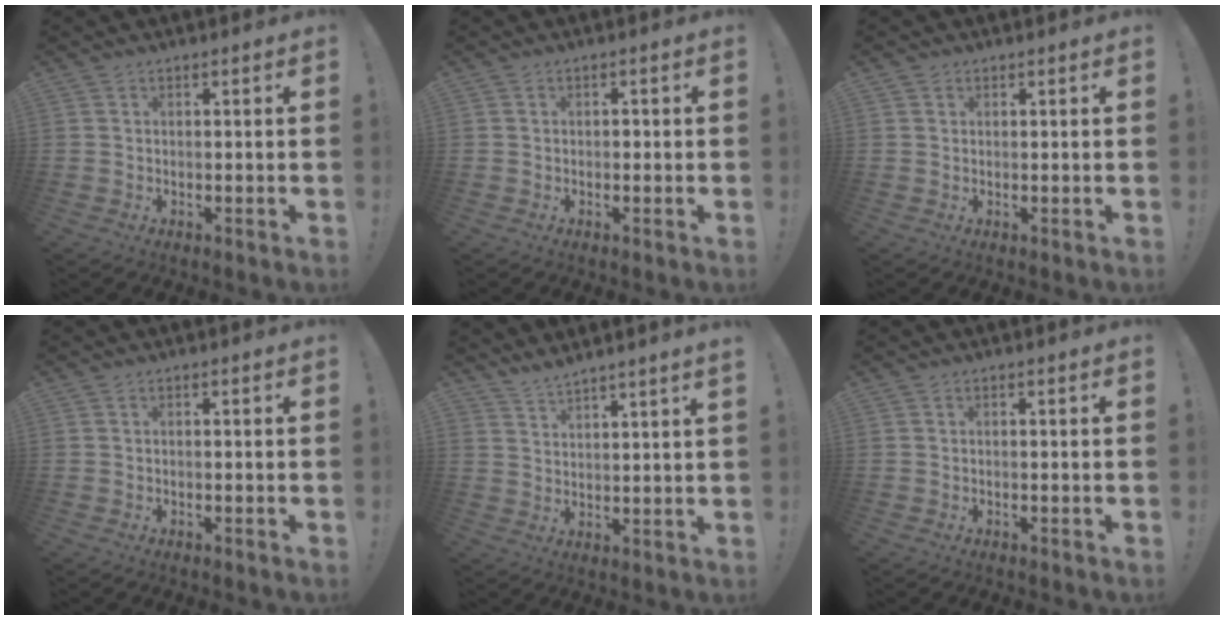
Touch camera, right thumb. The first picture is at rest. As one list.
[{"total": 0.9, "force": [-0.6, 0.6, 0.4], "torque": [-0.013, 0.004, -0.010]}, {"total": 0.9, "force": [0.6, 0.7, 0.0], "torque": [0.004, -0.001, 0.012]}, {"total": 0.6, "force": [-0.5, -0.1, 0.3], "torque": [-0.011, 0.002, -0.007]}, {"total": 4.3, "force": [4.1, -0.5, 1.1], "torque": [-0.028, -0.027, 0.075]}, {"total": 0.0}]